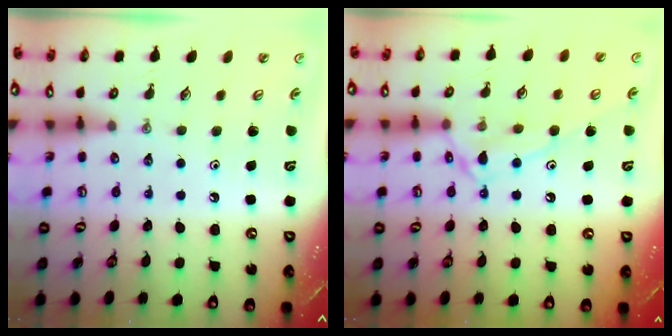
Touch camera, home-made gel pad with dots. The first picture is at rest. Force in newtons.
{"total": 11.8, "press": 11.8, "slide": 0.9}